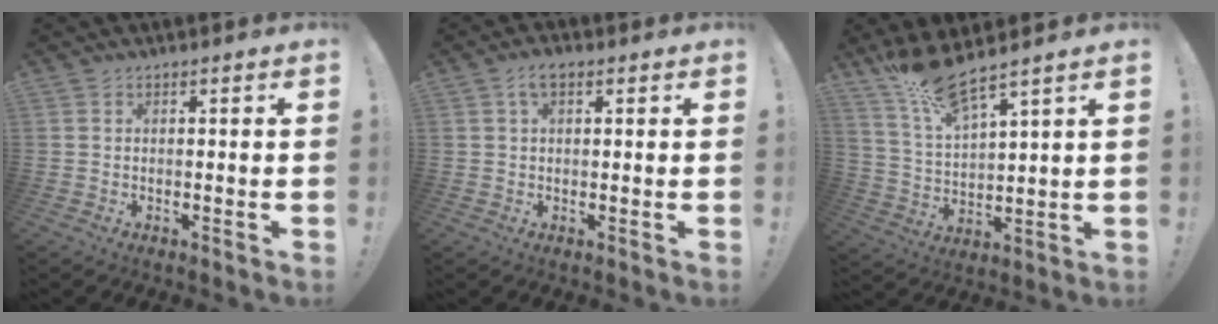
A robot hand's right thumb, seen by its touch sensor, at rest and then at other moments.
{"total": 3.9, "force": [1.6, 1.9, 3.0], "torque": [-0.053, 0.002, 0.028]}
{"total": 11.1, "force": [9.7, 1.3, 5.3], "torque": [-0.108, -0.059, 0.172]}